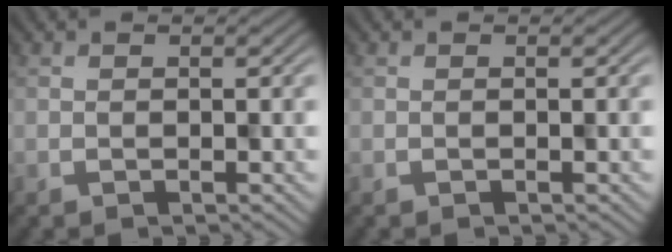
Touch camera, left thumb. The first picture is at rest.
{"total": 0.0}